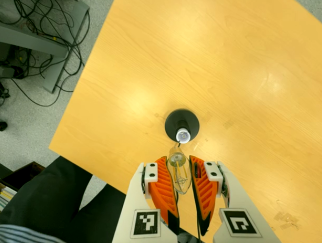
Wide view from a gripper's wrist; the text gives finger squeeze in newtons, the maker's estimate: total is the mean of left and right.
{"total": 22.6, "left": 27.3, "right": 17.8}